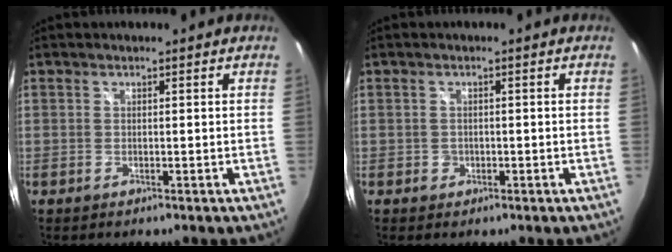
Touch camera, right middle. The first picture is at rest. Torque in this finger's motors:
{"motor_torque": [0.33, -0.38, 0.00, 0.01]}